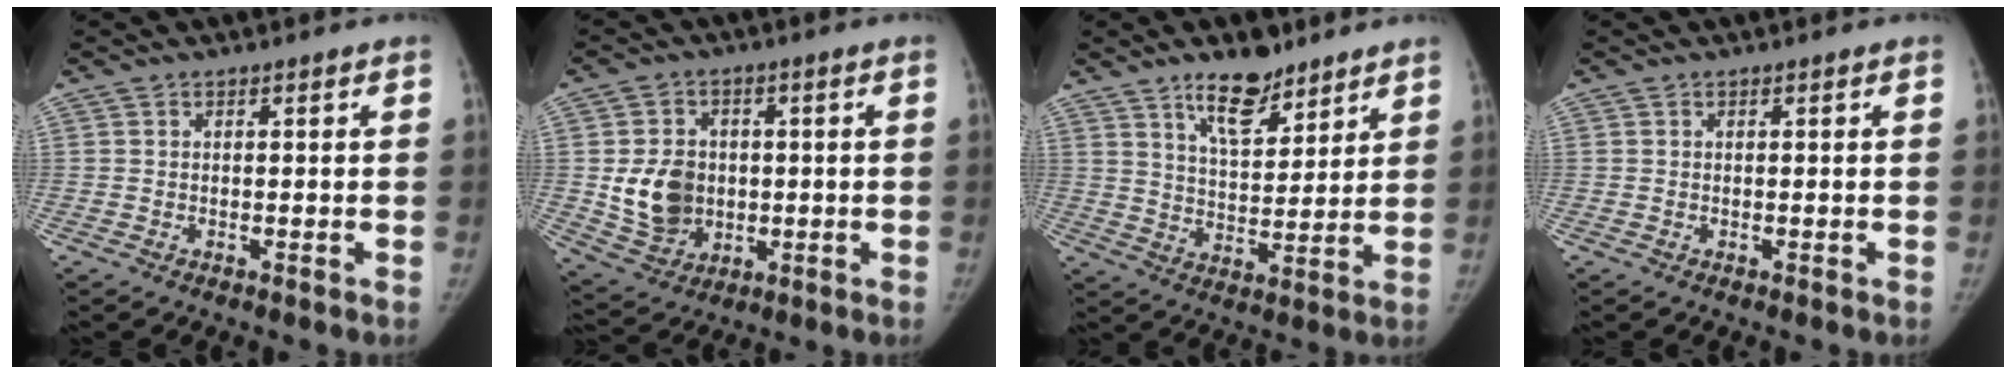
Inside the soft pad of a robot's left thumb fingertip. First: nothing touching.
{"total": 10.6, "force": [-0.1, 8.7, 6.1], "torque": [-0.080, -0.007, 0.012]}
{"total": 10.4, "force": [7.5, 4.4, 5.8], "torque": [-0.070, -0.055, 0.128]}
{"total": 0.0}